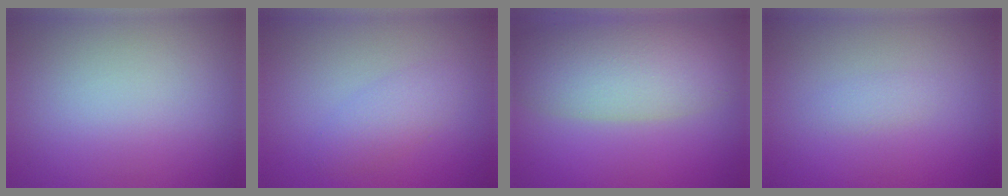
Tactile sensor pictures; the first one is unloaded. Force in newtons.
{"total": 2.0, "press": 2.0, "slide": 0.0}
{"total": 7.7, "press": 7.6, "slide": 0.3}
{"total": 0.9, "press": 0.9, "slide": 0.0}